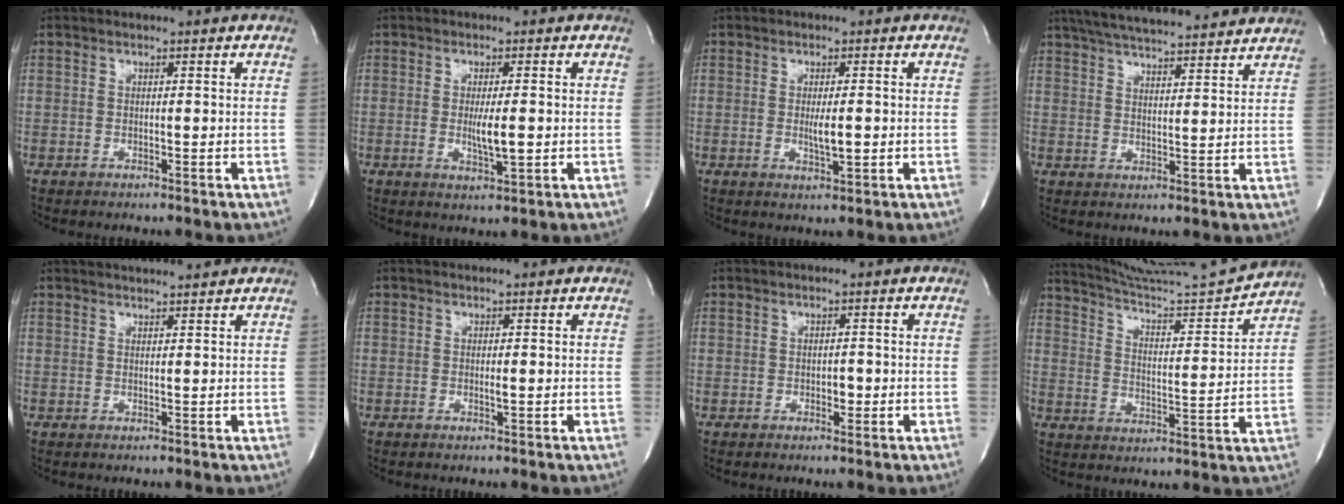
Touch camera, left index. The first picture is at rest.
{"total": 3.9, "force": [-0.4, 0.6, 3.8], "torque": [-0.071, -0.007, -0.003]}
{"total": 3.0, "force": [-0.3, 0.5, 3.0], "torque": [-0.054, -0.006, -0.002]}
{"total": 18.1, "force": [16.2, 2.2, 7.6], "torque": [-0.131, 0.036, 0.232]}
{"total": 3.8, "force": [3.7, -0.6, 0.7], "torque": [-0.011, 0.012, 0.054]}
{"total": 0.6, "force": [0.2, 0.0, 0.6], "torque": [-0.012, -0.001, 0.003]}
{"total": 1.1, "force": [-0.2, 0.7, 0.8], "torque": [-0.010, 0.001, -0.002]}
{"total": 15.0, "force": [14.5, -2.1, 3.0], "torque": [-0.060, -0.041, 0.226]}